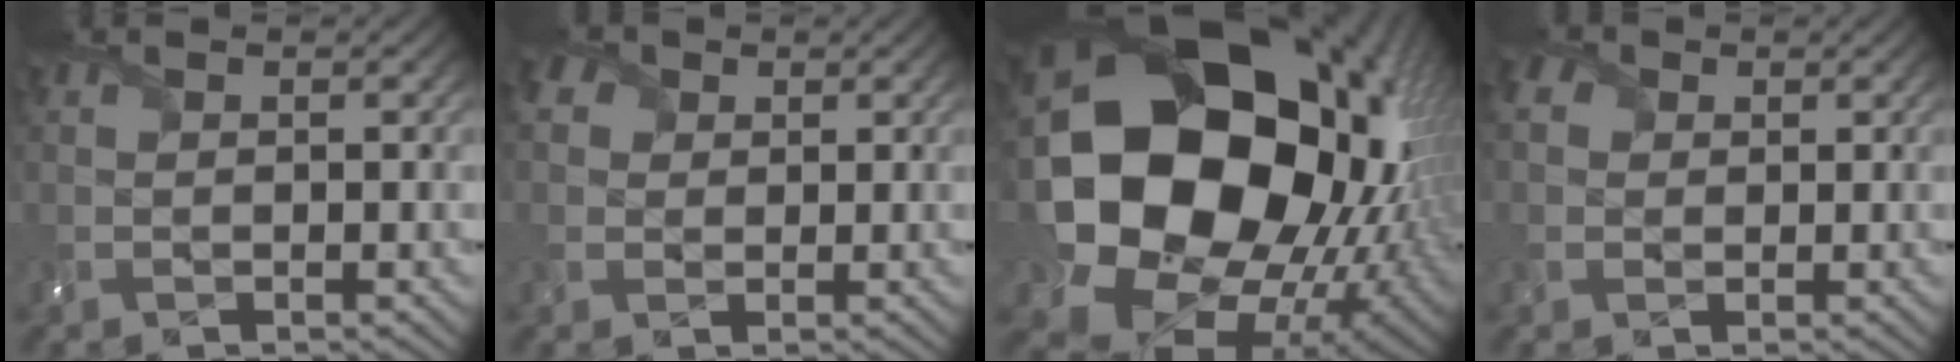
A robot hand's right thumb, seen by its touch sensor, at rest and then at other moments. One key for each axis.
{"total": 4.0, "fx": 1.8, "fy": 3.1, "fz": 1.6, "tx": -0.073, "ty": 0.021, "tz": 0.026}
{"total": 24.9, "fx": 2.9, "fy": 19.5, "fz": 15.1, "tx": -0.345, "ty": -0.046, "tz": 0.062}
{"total": 3.3, "fx": 1.2, "fy": 2.7, "fz": 1.4, "tx": -0.060, "ty": 0.015, "tz": 0.018}